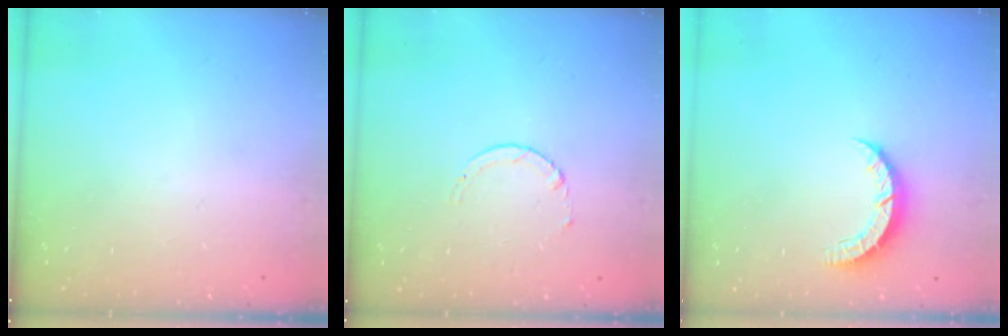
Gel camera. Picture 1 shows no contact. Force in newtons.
{"total": 1.7, "press": 1.7, "slide": 0.2}
{"total": 4.4, "press": 4.4, "slide": 0.5}